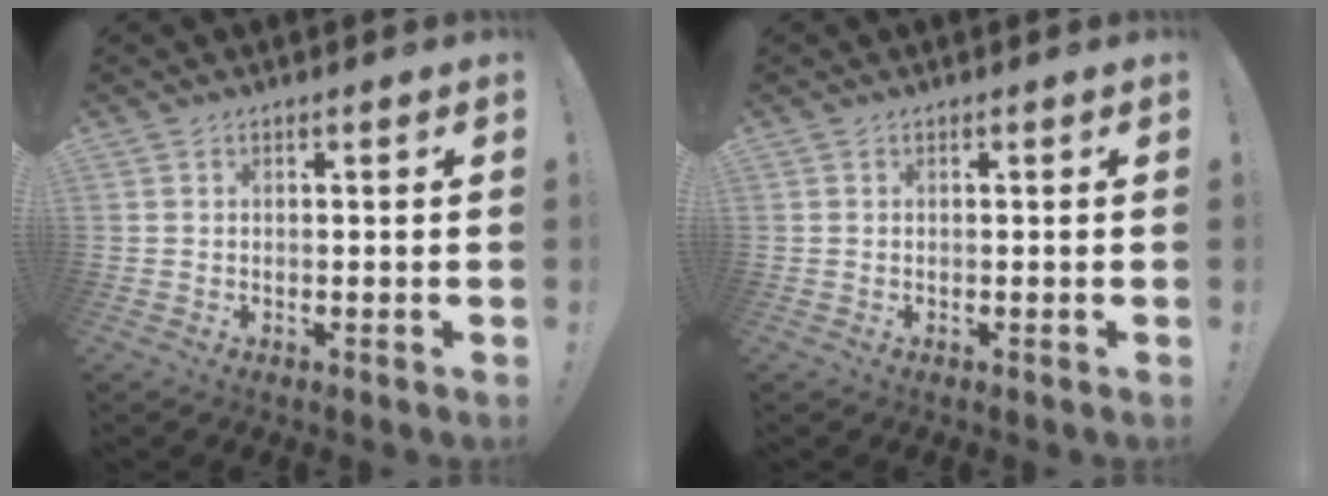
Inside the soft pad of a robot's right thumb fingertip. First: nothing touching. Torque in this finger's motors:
{"motor_torque": [-0.13, 0.13, 0.00, 0.00, 0.00]}